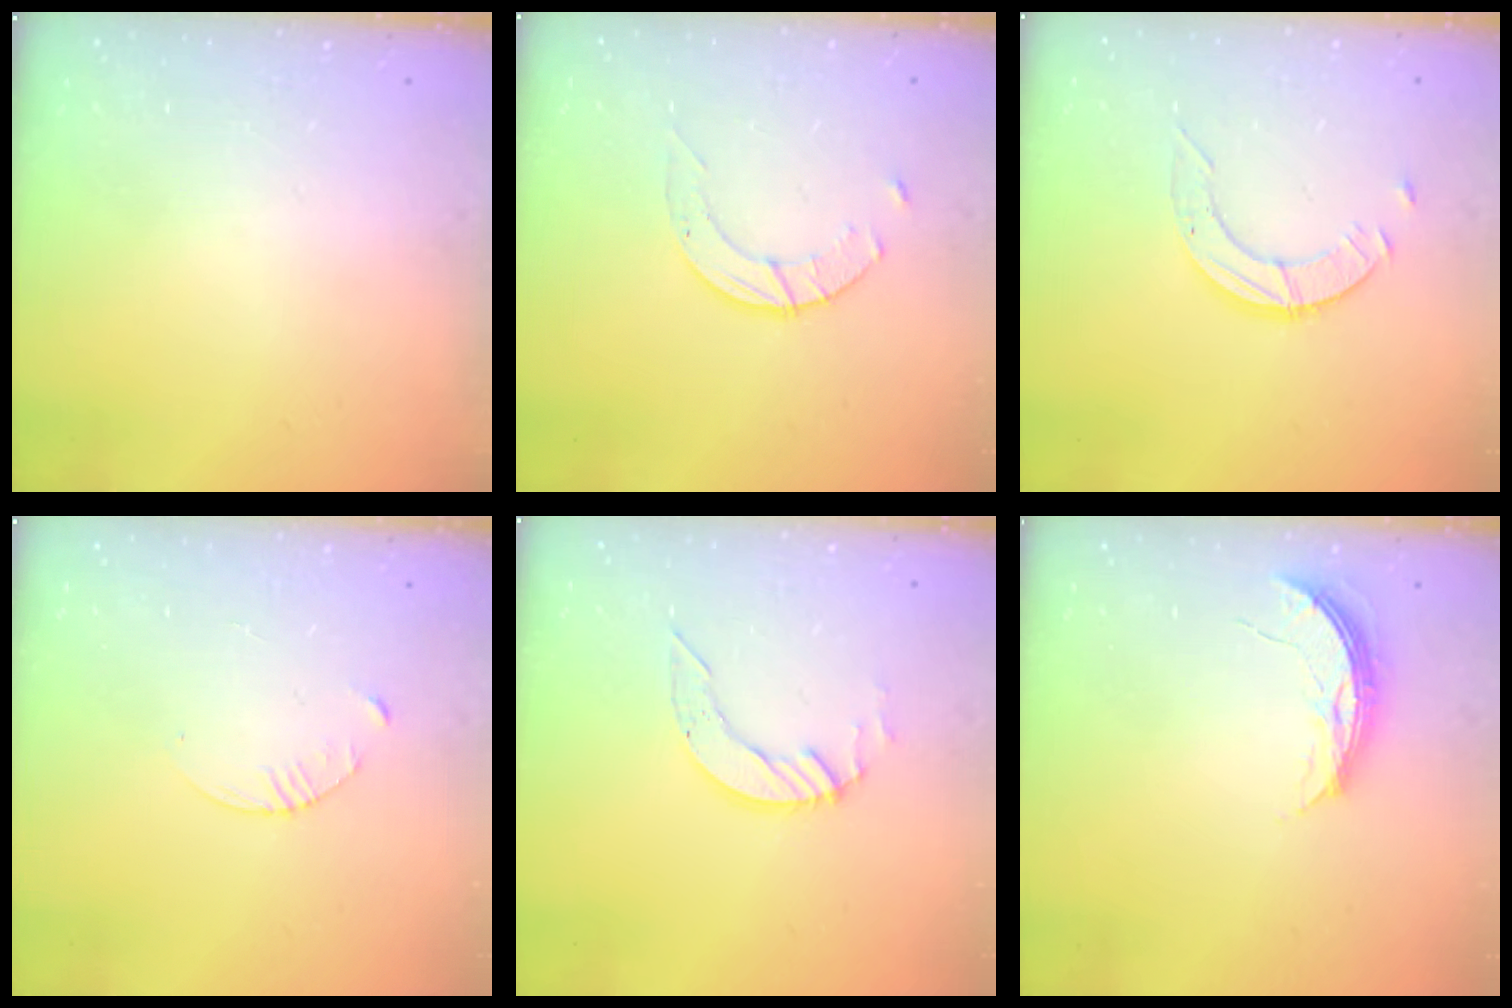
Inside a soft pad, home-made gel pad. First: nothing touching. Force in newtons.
{"total": 4.1, "press": 4.1, "slide": 0.4}
{"total": 3.5, "press": 3.5, "slide": 0.2}
{"total": 3.8, "press": 3.7, "slide": 0.5}
{"total": 5.4, "press": 5.4, "slide": 0.1}
{"total": 5.6, "press": 5.6, "slide": 0.5}